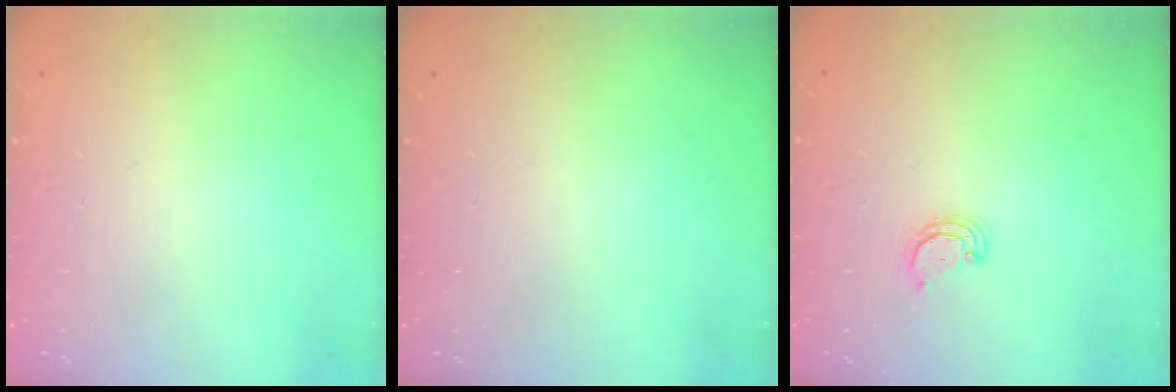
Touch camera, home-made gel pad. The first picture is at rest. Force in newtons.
{"total": 0.0}
{"total": 2.3, "press": 2.3, "slide": 0.2}